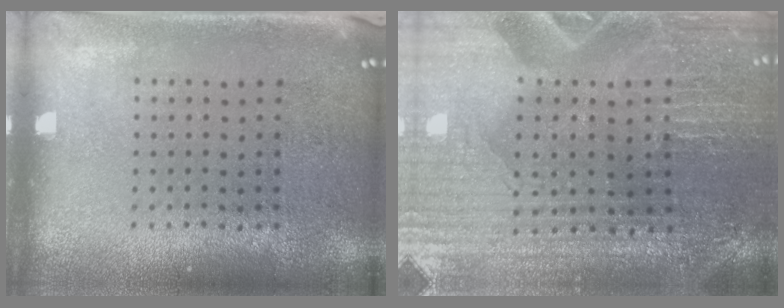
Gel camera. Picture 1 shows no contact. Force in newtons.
{"total": 2.2, "press": 2.1, "slide": 0.2}